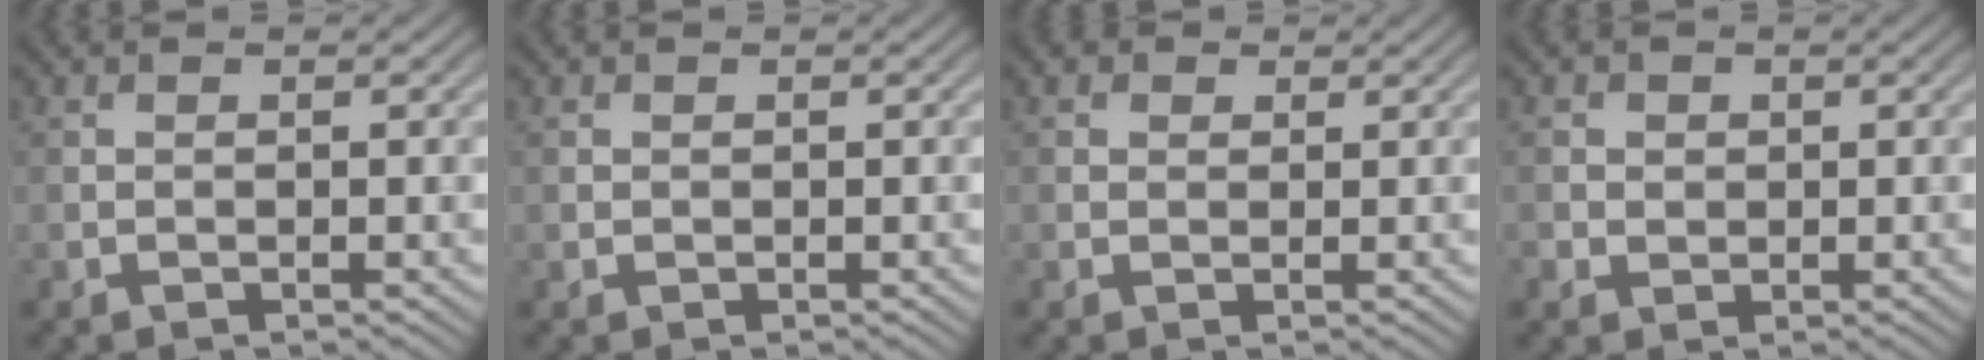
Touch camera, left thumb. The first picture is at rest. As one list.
[{"total": 0.5, "force": [0.0, 0.5, 0.1], "torque": [0.001, -0.003, 0.001]}, {"total": 1.5, "force": [0.8, 1.2, 0.5], "torque": [-0.010, 0.002, 0.011]}, {"total": 1.7, "force": [0.2, 1.6, 0.4], "torque": [-0.006, -0.005, 0.003]}]